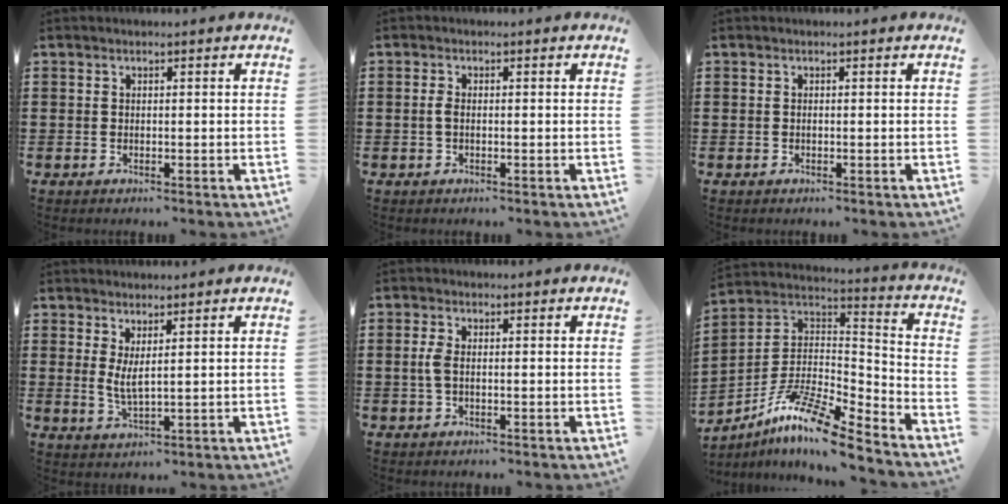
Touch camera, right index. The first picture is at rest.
{"total": 1.7, "force": [-0.2, 0.7, 1.5], "torque": [-0.036, -0.002, -0.007]}
{"total": 0.0}
{"total": 3.2, "force": [1.5, 0.6, 2.7], "torque": [-0.063, -0.005, 0.027]}
{"total": 2.7, "force": [-0.2, 1.1, 2.5], "torque": [-0.062, -0.004, -0.008]}
{"total": 11.6, "force": [-9.2, 1.2, 7.0], "torque": [-0.141, 0.006, -0.185]}